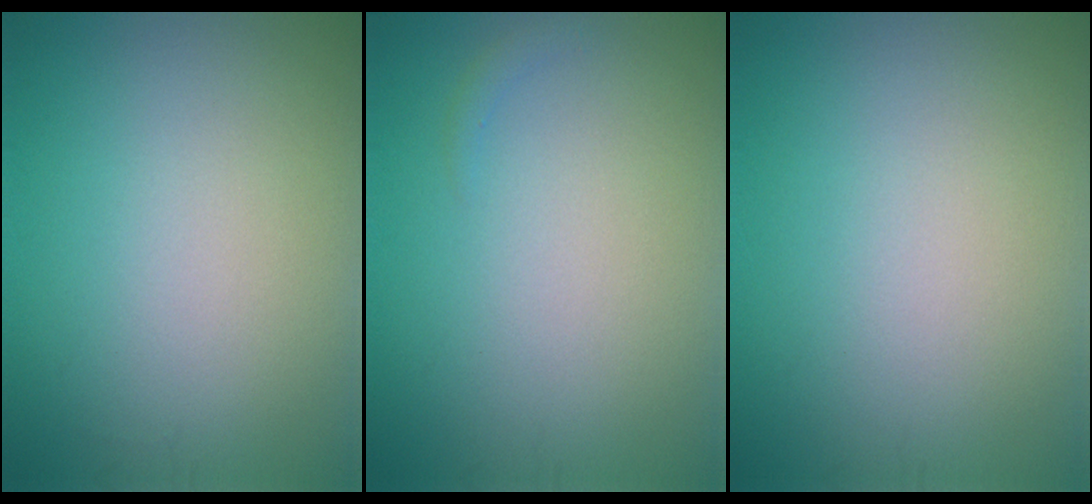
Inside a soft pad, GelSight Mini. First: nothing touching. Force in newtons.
{"total": 0.5, "press": 0.5, "slide": 0.1}
{"total": 0.0}